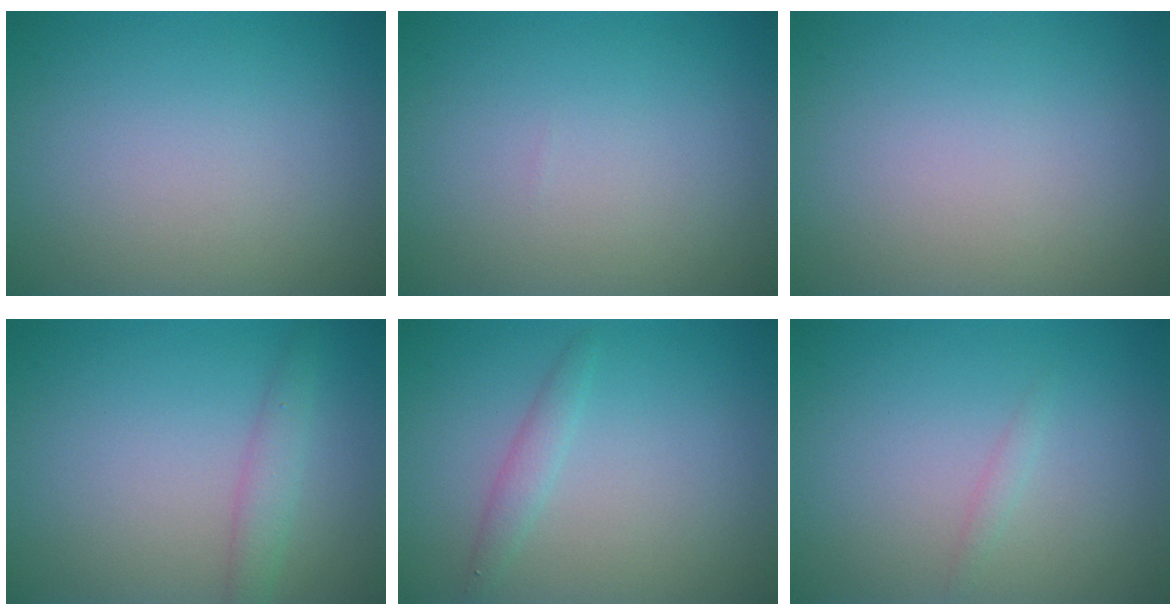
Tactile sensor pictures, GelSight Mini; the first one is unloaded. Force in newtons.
{"total": 0.0}
{"total": 0.0}
{"total": 1.9, "press": 1.9, "slide": 0.1}
{"total": 1.4, "press": 1.4, "slide": 0.0}
{"total": 0.7, "press": 0.7, "slide": 0.0}